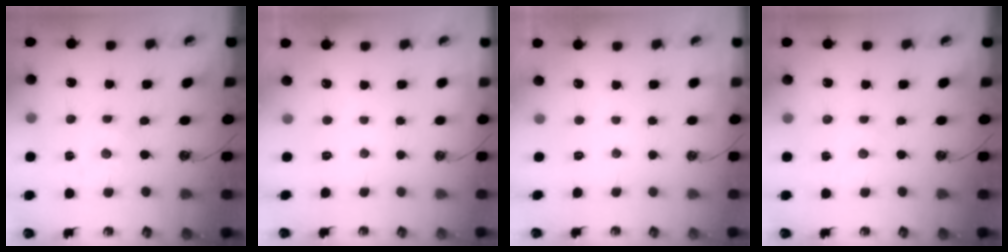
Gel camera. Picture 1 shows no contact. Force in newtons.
{"total": 0.0}
{"total": 0.0}
{"total": 1.8, "press": 1.7, "slide": 0.3}